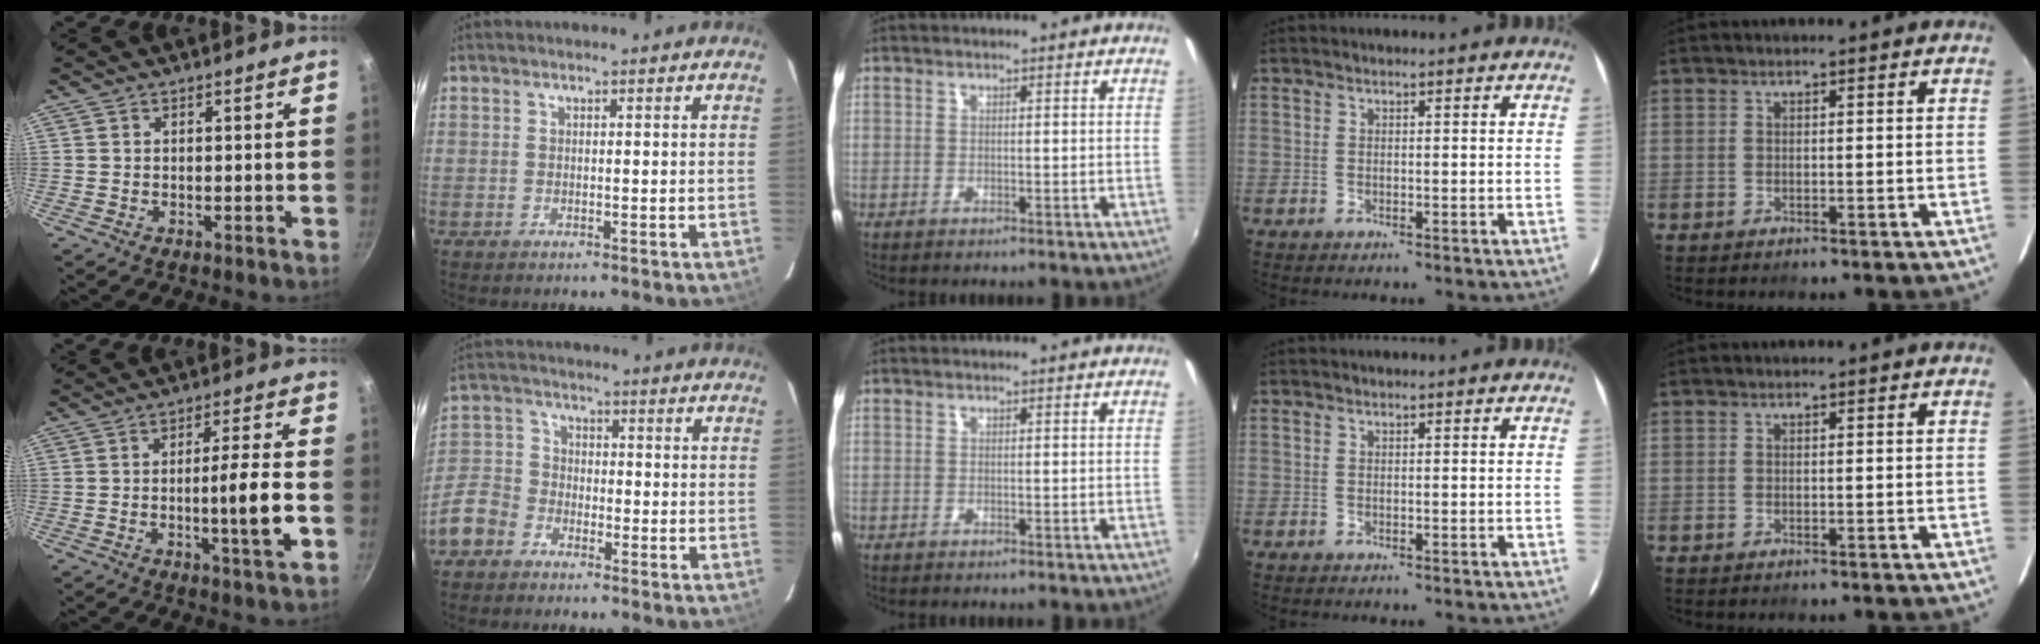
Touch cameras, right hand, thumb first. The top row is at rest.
{"thumb": {"total": 8.5, "force": [-2.0, 0.1, 8.2], "torque": [-0.134, 0.011, -0.033]}, "index": {"total": 8.8, "force": [-5.1, 6.5, 2.9], "torque": [-0.070, 0.022, -0.106]}}